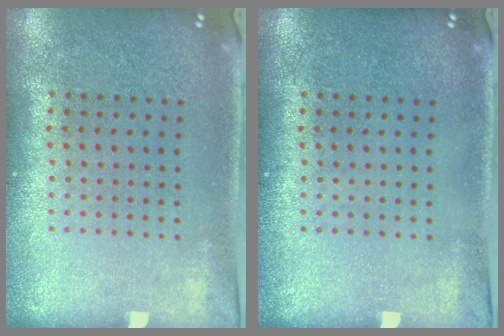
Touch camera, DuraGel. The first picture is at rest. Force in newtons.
{"total": 0.0}